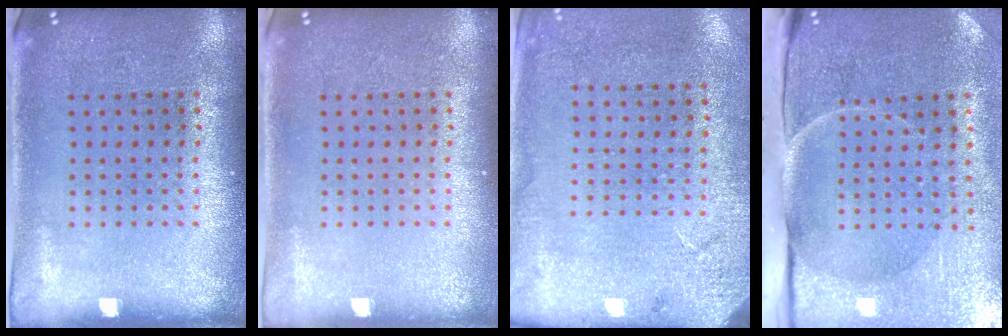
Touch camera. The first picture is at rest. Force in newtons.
{"total": 0.0}
{"total": 2.6, "press": 2.3, "slide": 1.2}
{"total": 5.1, "press": 4.1, "slide": 3.0}